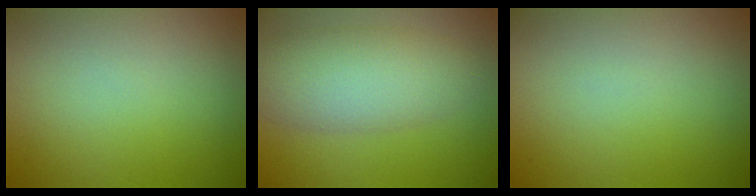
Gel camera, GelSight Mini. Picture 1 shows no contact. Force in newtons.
{"total": 5.6, "press": 5.6, "slide": 0.1}
{"total": 0.0}